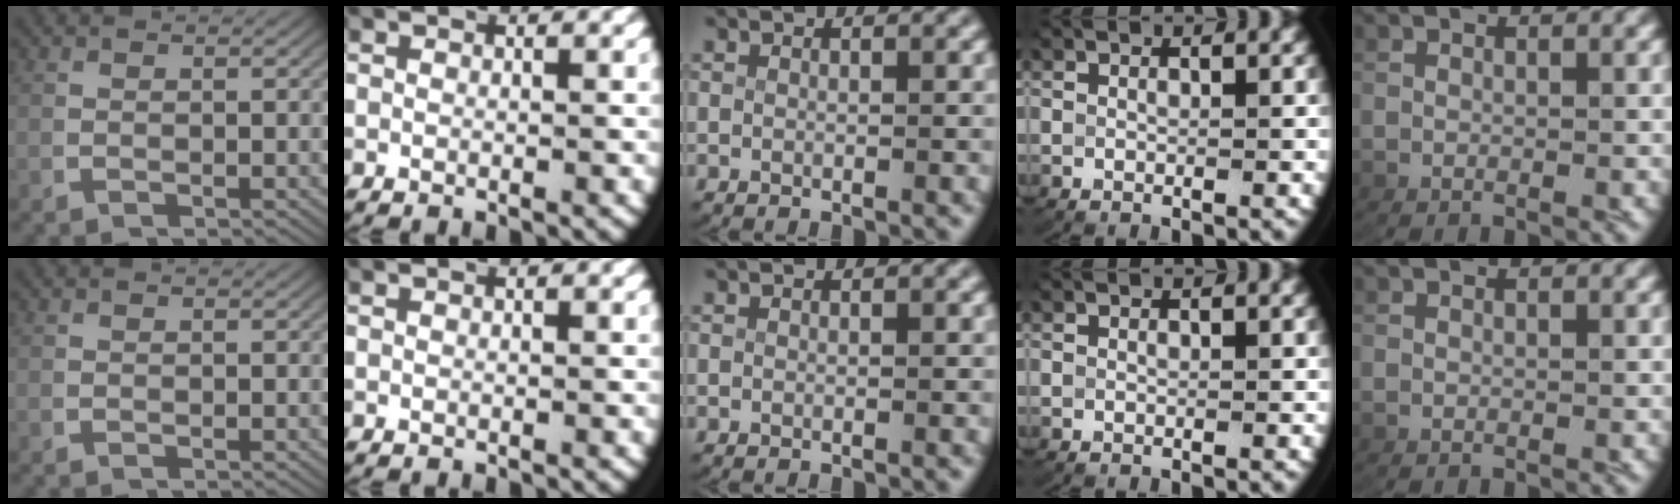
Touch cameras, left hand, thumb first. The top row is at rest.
{}